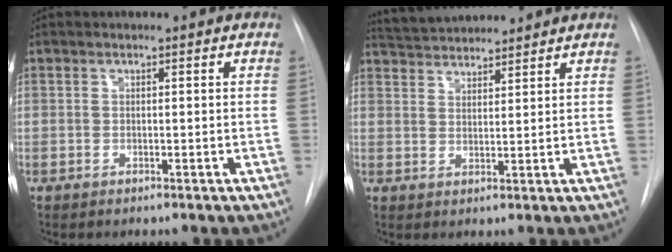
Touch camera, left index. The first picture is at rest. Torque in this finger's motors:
{"motor_torque": [-0.17, -0.60, 0.10, 0.05]}